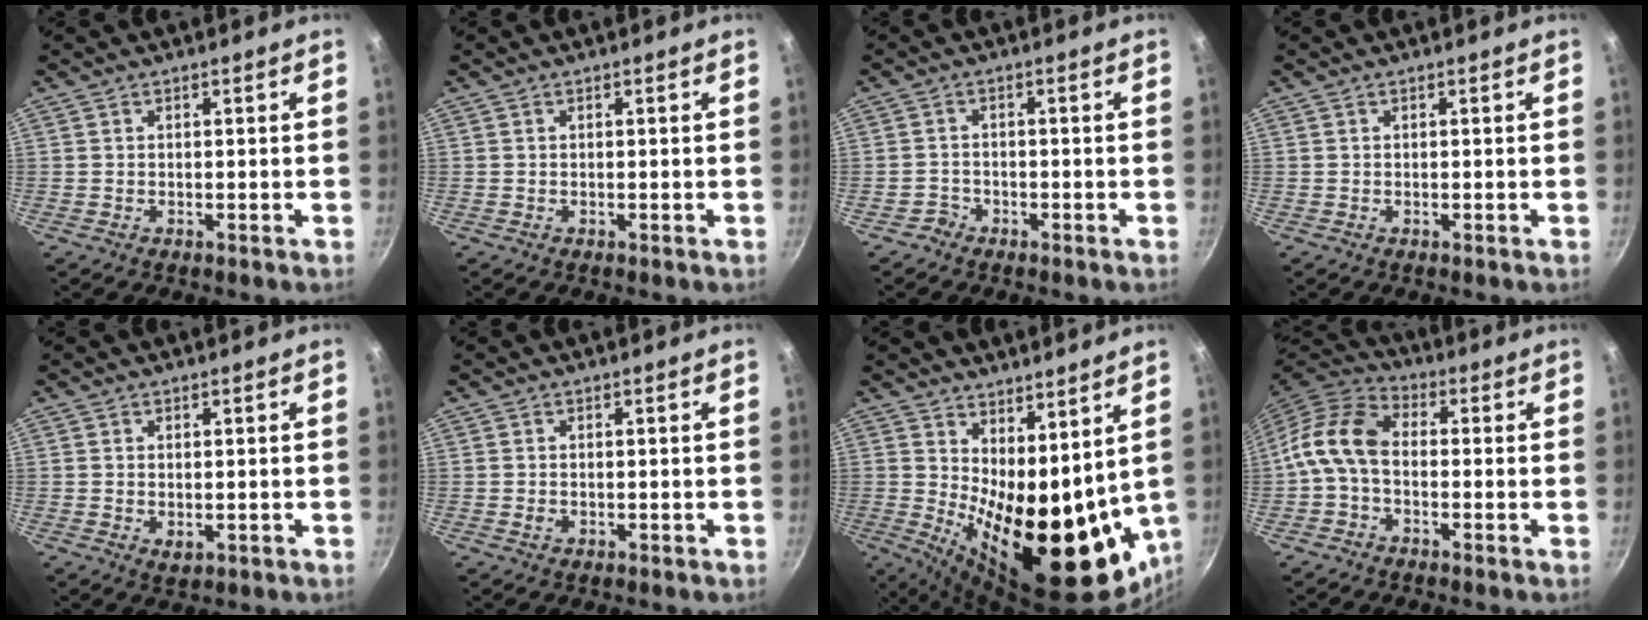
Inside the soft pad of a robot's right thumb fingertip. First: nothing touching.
{"total": 0.0}
{"total": 1.9, "force": [-1.4, 1.4, 0.1], "torque": [0.006, 0.021, -0.024]}
{"total": 0.0}
{"total": 2.1, "force": [0.0, 1.3, 1.6], "torque": [-0.024, -0.006, 0.002]}
{"total": 1.0, "force": [-0.2, 0.7, 0.7], "torque": [-0.011, 0.000, -0.003]}
{"total": 19.7, "force": [5.0, 8.6, 17.0], "torque": [-0.213, -0.051, 0.099]}
{"total": 9.6, "force": [-1.2, 6.4, 7.1], "torque": [-0.132, 0.037, -0.045]}